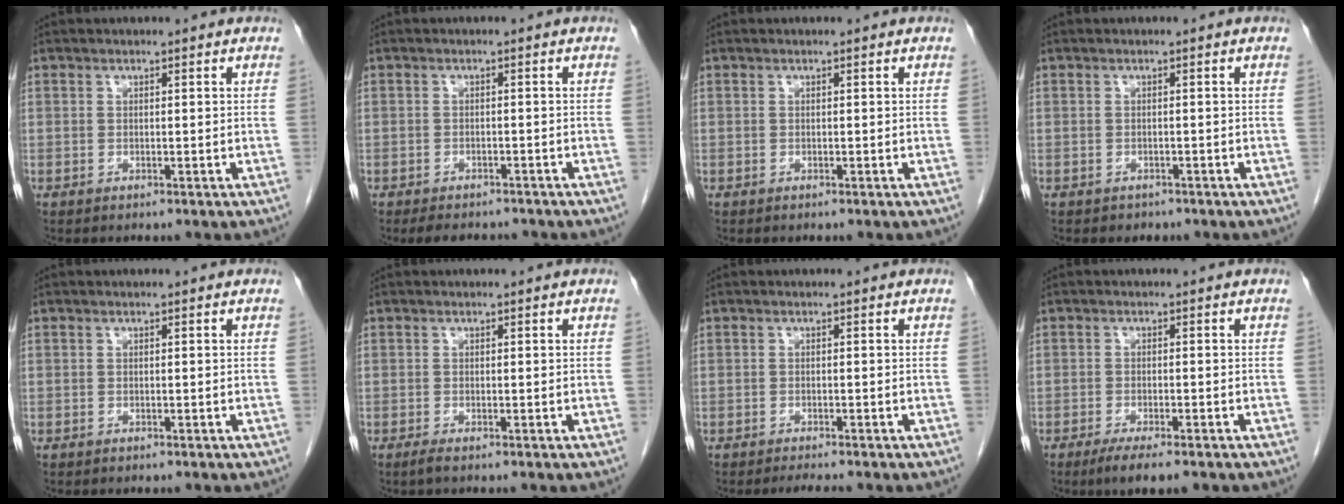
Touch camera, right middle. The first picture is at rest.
{"total": 6.0, "force": [-5.2, 2.3, 2.0], "torque": [-0.028, -0.004, -0.067]}
{"total": 0.0}
{"total": 1.7, "force": [-1.3, 1.0, 0.1], "torque": [-0.010, 0.001, -0.017]}
{"total": 0.0}
{"total": 0.8, "force": [-0.5, -0.1, 0.5], "torque": [-0.013, -0.003, -0.011]}
{"total": 2.0, "force": [-1.8, -0.2, 0.9], "torque": [-0.019, -0.007, -0.025]}
{"total": 5.4, "force": [-3.8, 0.9, 3.7], "torque": [-0.056, -0.012, -0.054]}